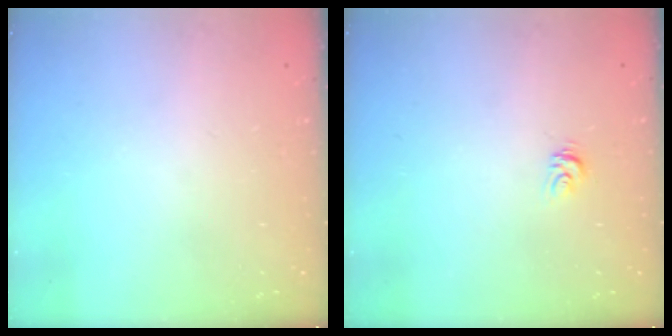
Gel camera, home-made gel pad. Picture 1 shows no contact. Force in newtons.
{"total": 3.5, "press": 3.5, "slide": 0.1}